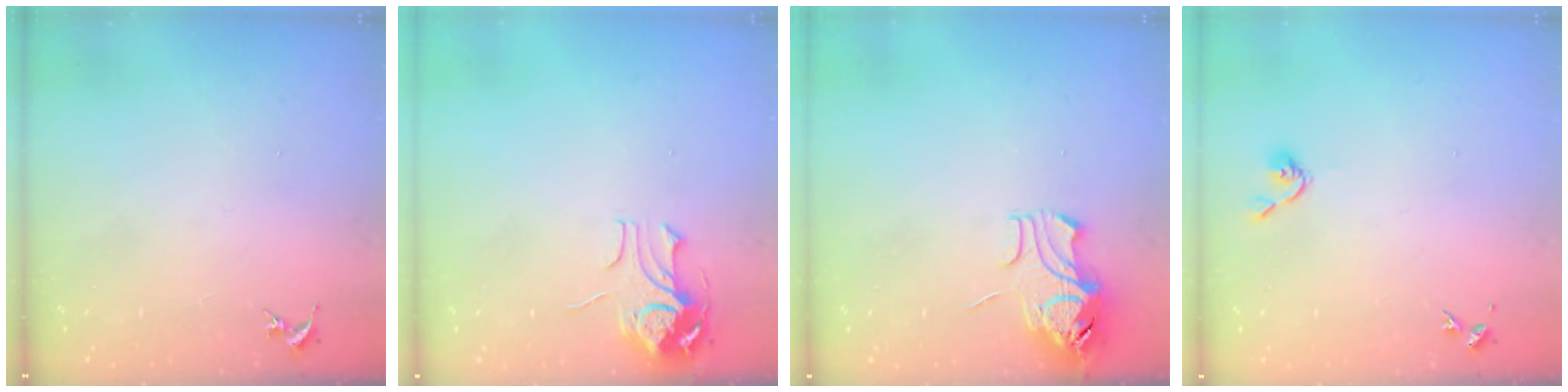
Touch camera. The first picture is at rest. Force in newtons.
{"total": 8.3, "press": 8.3, "slide": 0.8}
{"total": 10.2, "press": 10.2, "slide": 1.2}
{"total": 3.7, "press": 3.6, "slide": 0.7}